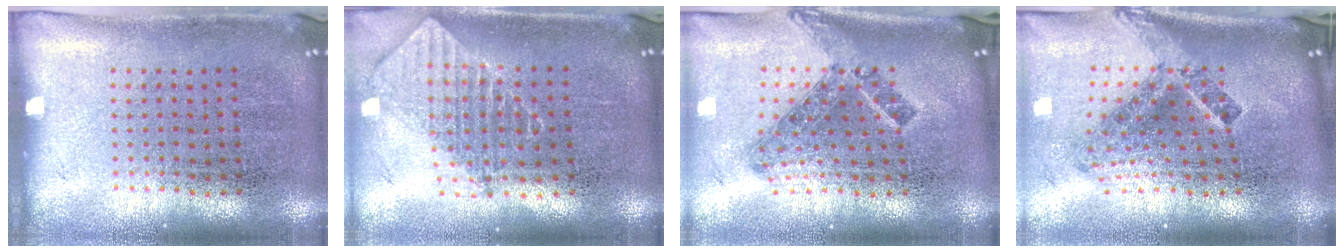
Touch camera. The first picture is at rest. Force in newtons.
{"total": 2.0, "press": 1.6, "slide": 1.3}
{"total": 1.5, "press": 1.1, "slide": 1.0}
{"total": 2.9, "press": 1.7, "slide": 2.3}